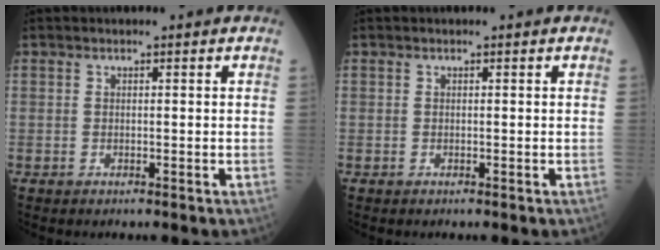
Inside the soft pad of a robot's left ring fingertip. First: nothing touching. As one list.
[{"total": 0.0}]